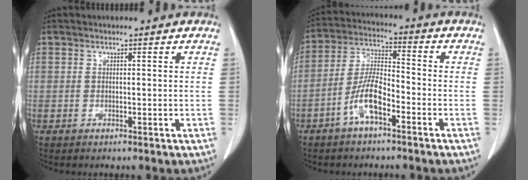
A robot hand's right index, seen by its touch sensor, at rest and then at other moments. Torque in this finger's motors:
{"motor_torque": [0.50, -0.30, -0.02, 0.00]}